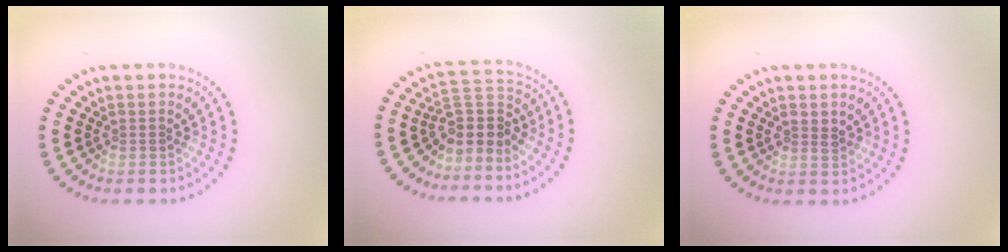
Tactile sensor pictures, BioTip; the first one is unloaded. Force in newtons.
{"total": 3.4, "press": 2.6, "slide": 2.2}
{"total": 1.4, "press": 1.3, "slide": 0.5}